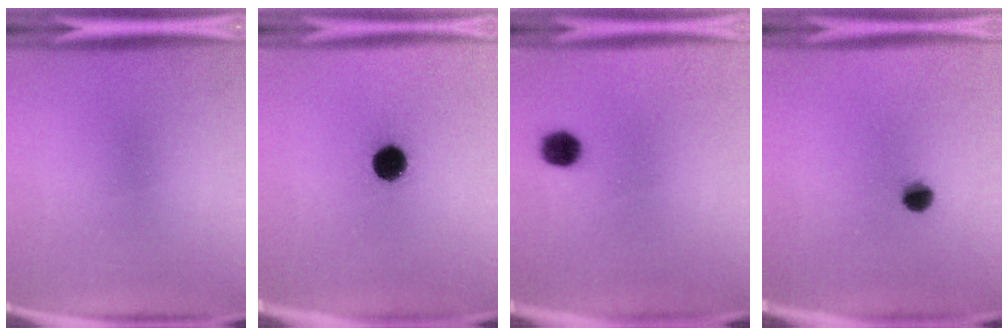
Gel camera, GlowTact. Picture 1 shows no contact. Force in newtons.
{"total": 9.2}
{"total": 4.7}
{"total": 4.8}